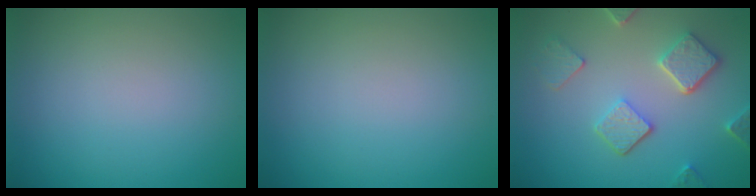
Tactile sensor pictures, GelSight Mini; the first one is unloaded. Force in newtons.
{"total": 0.0}
{"total": 5.0, "press": 3.9, "slide": 3.2}